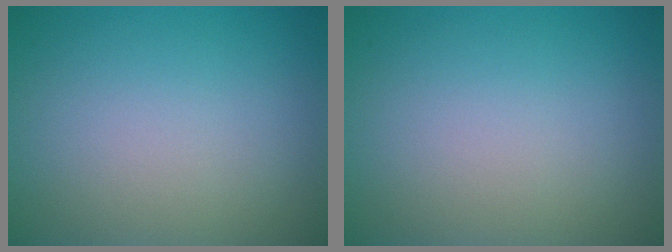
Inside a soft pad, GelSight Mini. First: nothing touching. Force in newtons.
{"total": 0.0}